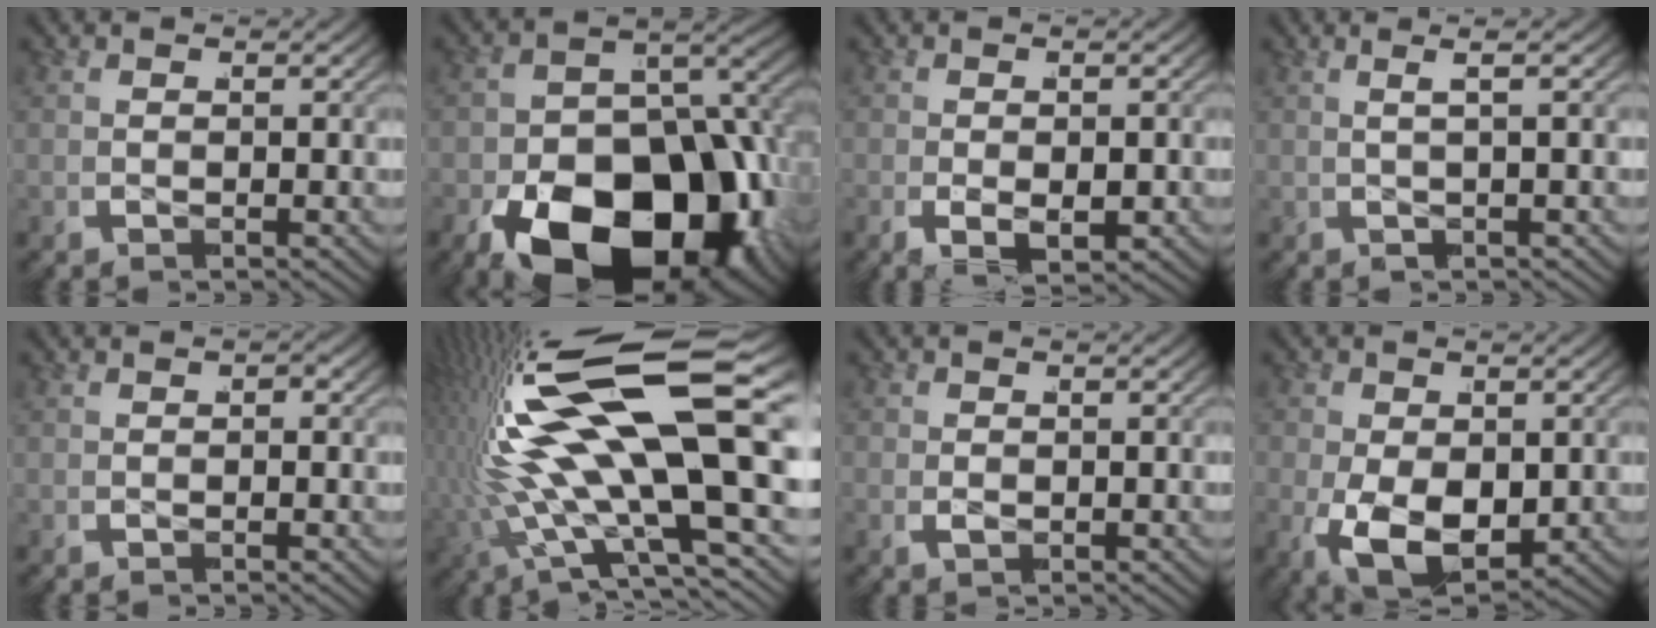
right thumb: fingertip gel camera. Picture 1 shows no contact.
{"total": 22.7, "force": [-7.3, 13.9, 16.3], "torque": [-0.270, -0.065, -0.089]}
{"total": 4.3, "force": [-1.9, 2.8, 2.7], "torque": [-0.073, -0.025, -0.021]}
{"total": 1.6, "force": [0.1, -1.5, 0.6], "torque": [-0.012, 0.020, 0.000]}
{"total": 0.7, "force": [-0.4, 0.3, 0.5], "torque": [-0.006, 0.002, -0.008]}
{"total": 15.6, "force": [0.3, 7.1, 13.9], "torque": [-0.302, -0.004, 0.014]}
{"total": 1.1, "force": [-0.5, 0.8, 0.5], "torque": [-0.012, -0.002, -0.007]}
{"total": 9.2, "force": [-3.3, 6.2, 6.0], "torque": [-0.136, -0.052, -0.034]}